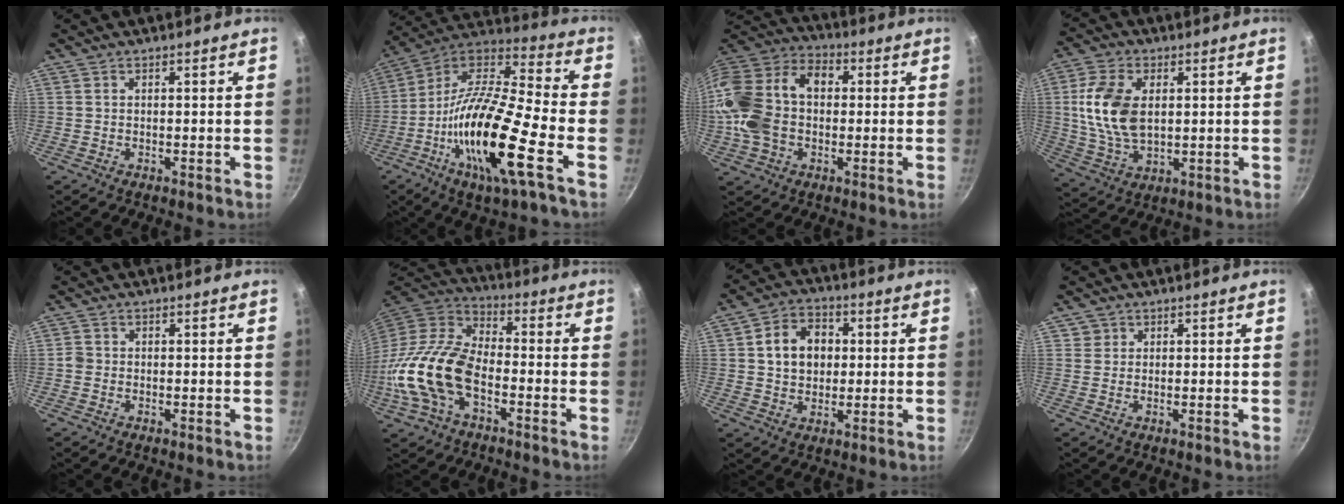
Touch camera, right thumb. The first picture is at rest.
{"total": 22.3, "force": [-7.8, 4.8, 20.3], "torque": [-0.365, 0.034, -0.164]}
{"total": 21.3, "force": [-0.1, 15.5, 14.6], "torque": [-0.286, 0.052, -0.015]}
{"total": 13.2, "force": [2.0, 8.0, 10.3], "torque": [-0.193, -0.009, 0.041]}
{"total": 1.4, "force": [-0.4, 1.3, 0.5], "torque": [-0.006, 0.006, -0.010]}
{"total": 18.7, "force": [-5.7, 10.8, 14.1], "torque": [-0.266, 0.040, -0.124]}
{"total": 9.7, "force": [1.4, 7.7, 5.7], "torque": [-0.068, 0.012, 0.018]}
{"total": 1.7, "force": [0.5, 1.6, 0.1], "torque": [0.015, 0.008, 0.006]}